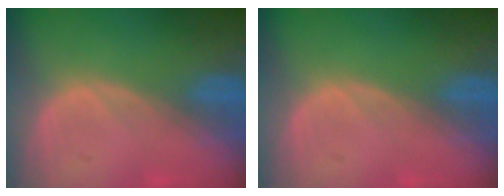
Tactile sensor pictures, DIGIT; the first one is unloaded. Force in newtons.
{"total": 0.0}